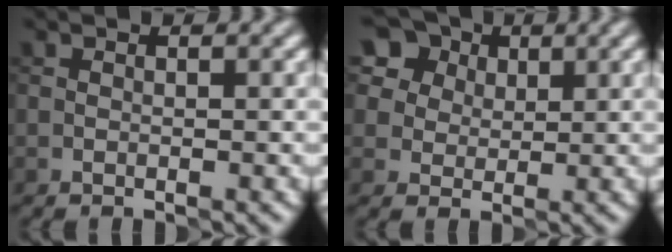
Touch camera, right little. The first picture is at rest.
{"total": 11.2, "force": [6.0, 8.3, 4.6], "torque": [-0.129, 0.029, 0.101]}